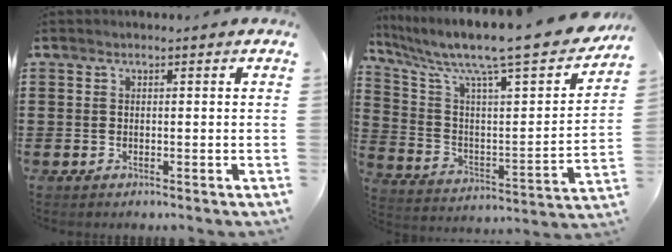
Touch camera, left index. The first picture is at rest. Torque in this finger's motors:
{"motor_torque": [1.10, 0.55, 1.05, 0.21]}